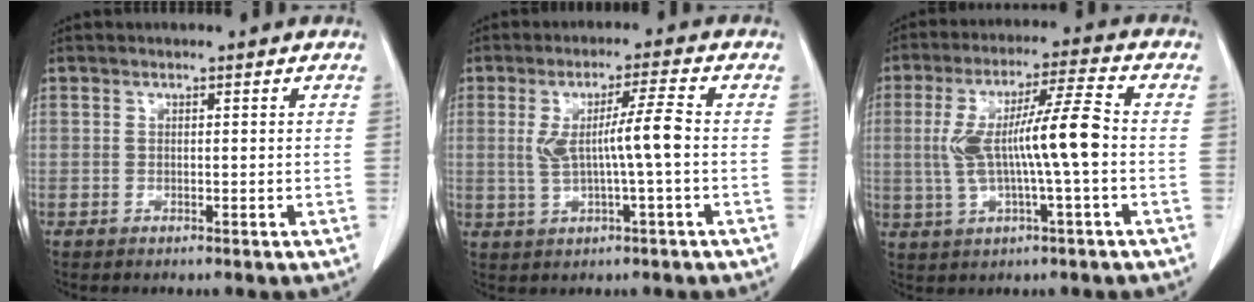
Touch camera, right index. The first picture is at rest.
{"total": 6.7, "force": [0.0, -0.3, 6.7], "torque": [-0.123, 0.005, 0.006]}
{"total": 11.1, "force": [-0.5, 0.5, 11.1], "torque": [-0.216, 0.018, -0.009]}